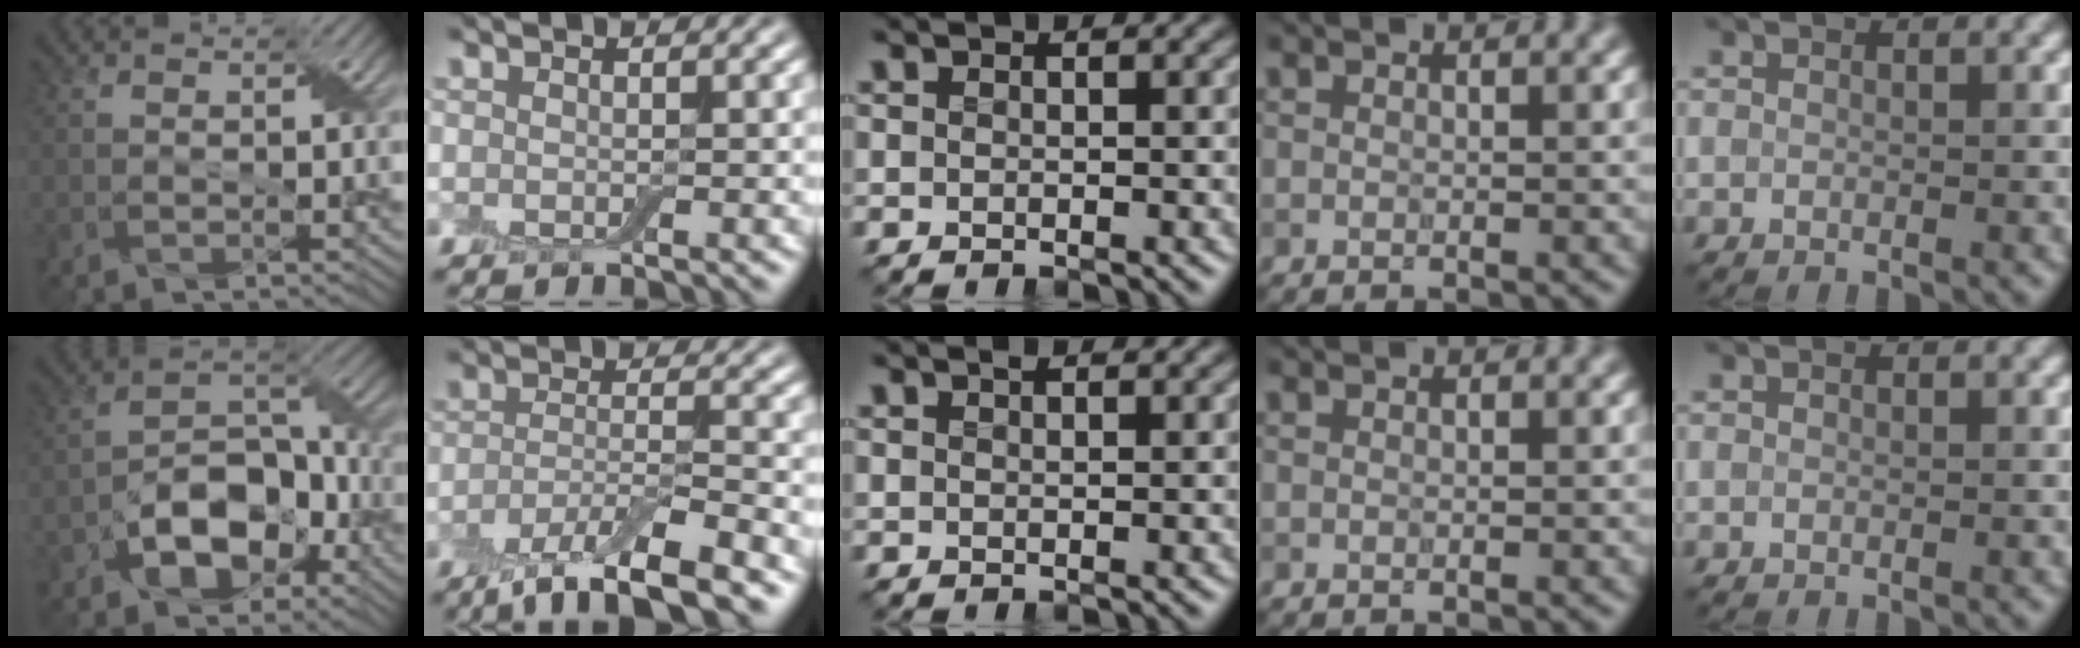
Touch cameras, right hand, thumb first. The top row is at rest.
{"thumb": {"total": 9.2, "force": [-4.6, 5.8, 5.5], "torque": [-0.087, 0.000, -0.089]}, "index": {"total": 6.7, "force": [-4.5, 1.6, 4.7], "torque": [-0.079, -0.005, -0.084]}, "middle": {"total": 0.9, "force": [0.7, 0.2, 0.5], "torque": [-0.011, -0.002, 0.011]}}